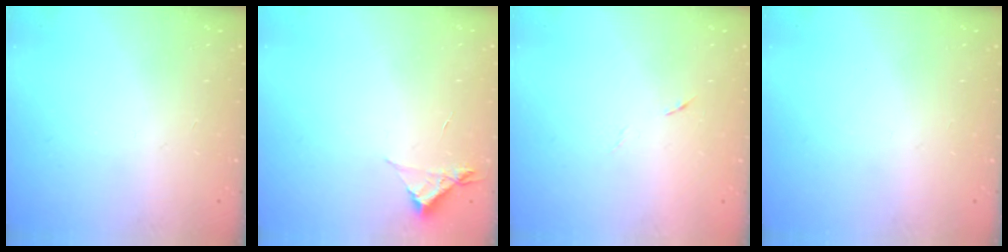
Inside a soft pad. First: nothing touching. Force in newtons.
{"total": 3.0, "press": 3.0, "slide": 0.3}
{"total": 4.0, "press": 3.8, "slide": 1.2}
{"total": 0.0}